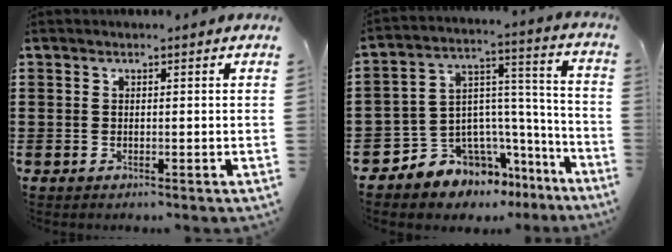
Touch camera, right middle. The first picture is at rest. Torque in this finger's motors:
{"motor_torque": [2.14, 0.00, 0.54, 0.04]}